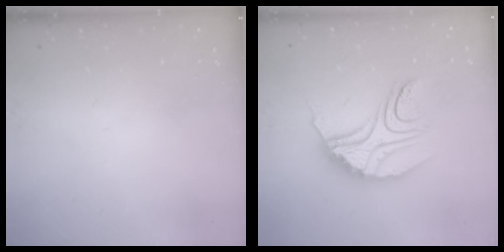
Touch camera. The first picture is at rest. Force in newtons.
{"total": 13.8, "press": 13.7, "slide": 1.2}